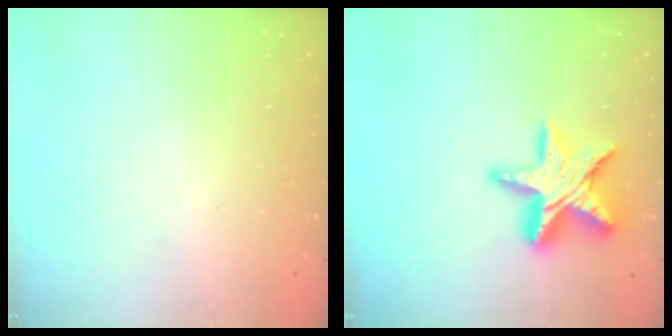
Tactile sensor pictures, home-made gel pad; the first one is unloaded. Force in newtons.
{"total": 16.6, "press": 16.5, "slide": 1.5}